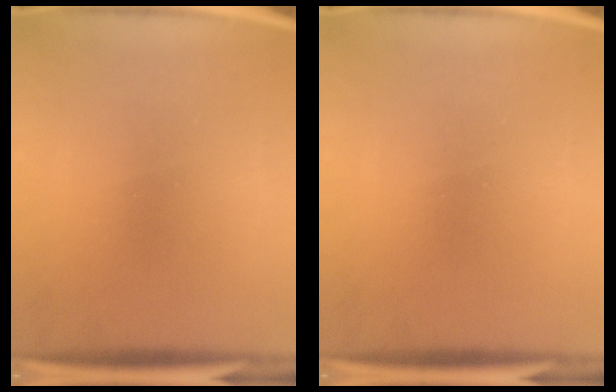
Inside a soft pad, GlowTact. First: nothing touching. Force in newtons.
{"total": 0.0}